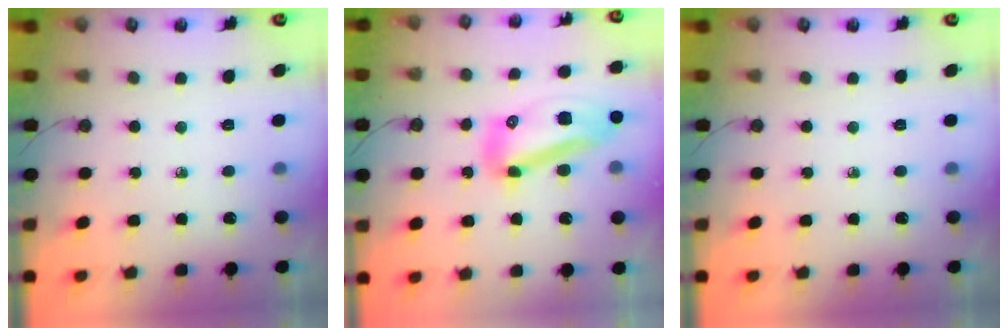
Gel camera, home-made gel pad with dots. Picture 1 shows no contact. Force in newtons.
{"total": 13.2, "press": 13.2, "slide": 1.3}
{"total": 0.0}